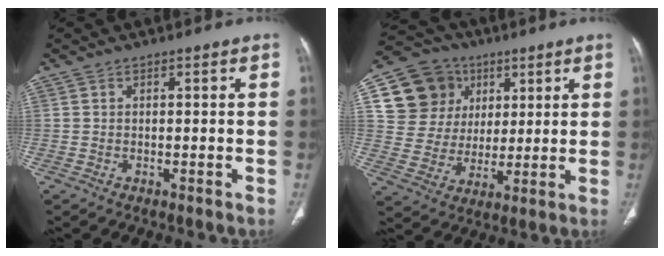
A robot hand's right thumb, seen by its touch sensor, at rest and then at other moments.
{"total": 15.4, "force": [5.7, 13.5, 4.7], "torque": [-0.054, 0.007, 0.112]}